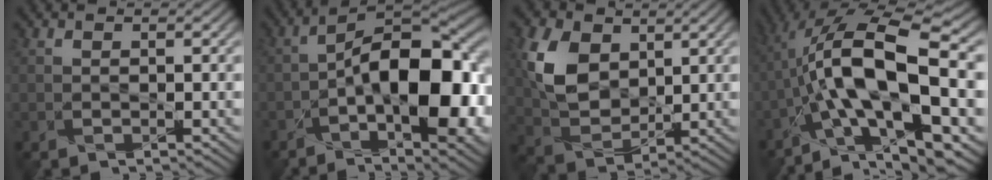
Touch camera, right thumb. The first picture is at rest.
{"total": 16.5, "force": [-3.0, 7.4, 14.4], "torque": [-0.212, -0.009, -0.051]}
{"total": 8.5, "force": [3.1, 5.8, 5.3], "torque": [-0.132, -0.004, 0.064]}
{"total": 17.0, "force": [-3.1, 5.9, 15.6], "torque": [-0.281, 0.013, -0.056]}